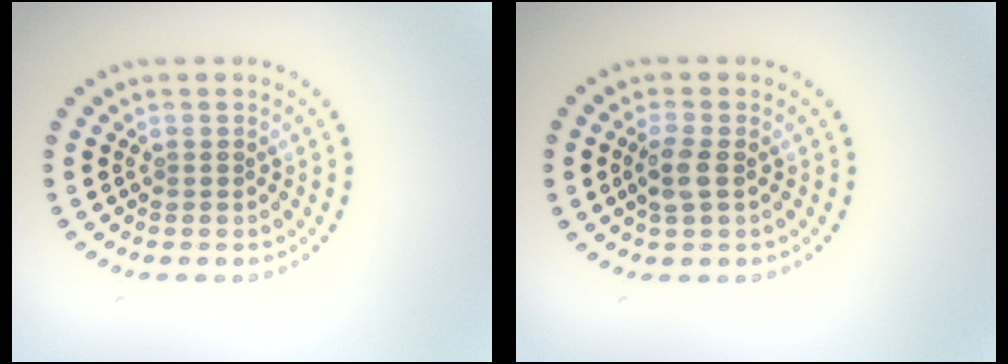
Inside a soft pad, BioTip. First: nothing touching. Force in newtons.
{"total": 2.0, "press": 1.9, "slide": 0.6}